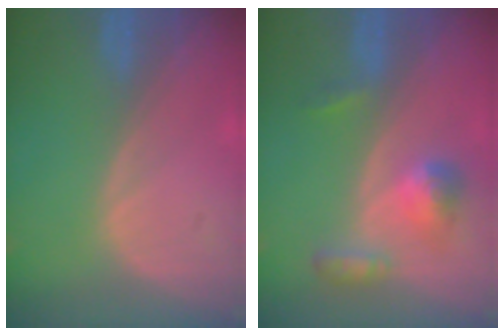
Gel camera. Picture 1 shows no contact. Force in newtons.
{"total": 5.7, "press": 5.2, "slide": 2.3}